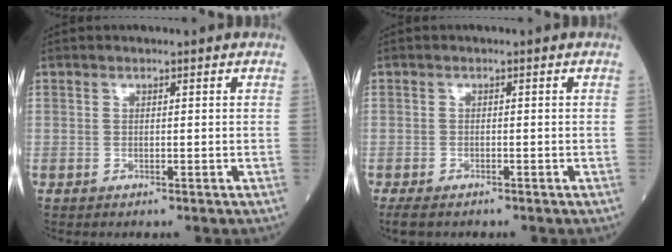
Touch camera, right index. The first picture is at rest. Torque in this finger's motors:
{"motor_torque": [-0.14, -0.03, 0.00, 0.02]}